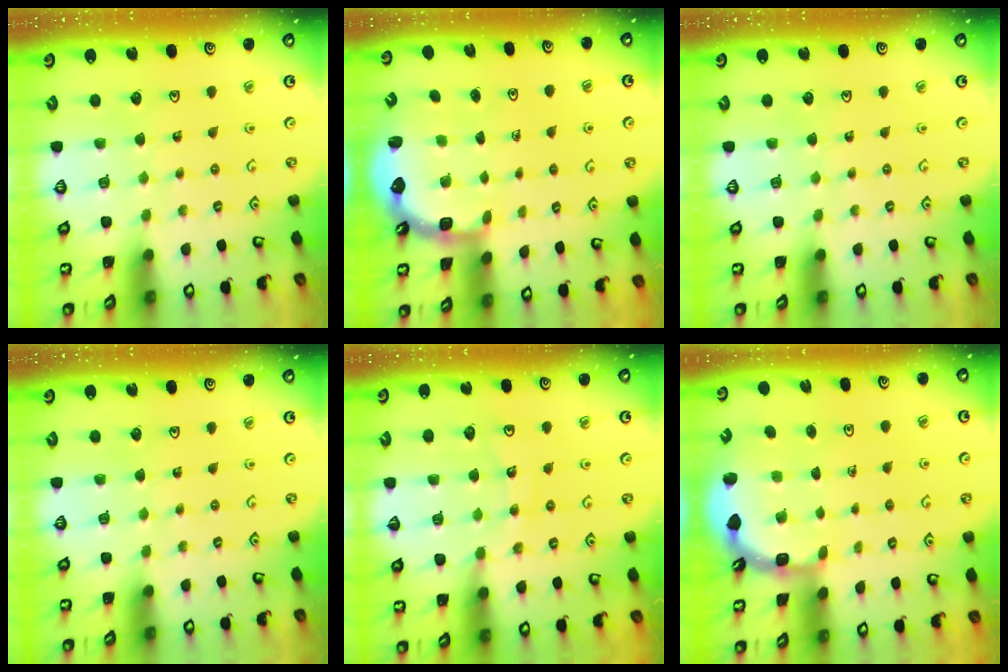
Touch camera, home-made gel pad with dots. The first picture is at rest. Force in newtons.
{"total": 2.6, "press": 2.3, "slide": 1.3}
{"total": 0.0}
{"total": 0.0}
{"total": 12.2, "press": 11.8, "slide": 2.8}
{"total": 2.1, "press": 1.9, "slide": 0.8}